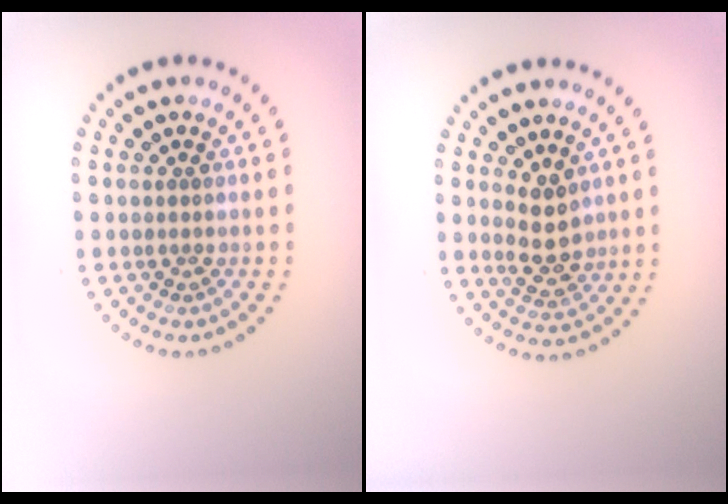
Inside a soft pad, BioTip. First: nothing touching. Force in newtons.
{"total": 2.8, "press": 2.6, "slide": 0.9}